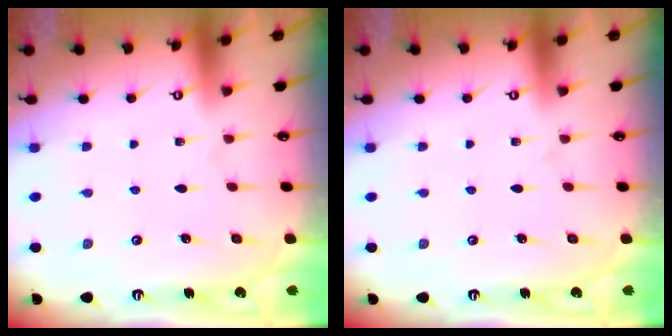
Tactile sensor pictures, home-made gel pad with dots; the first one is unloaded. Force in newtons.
{"total": 0.0}